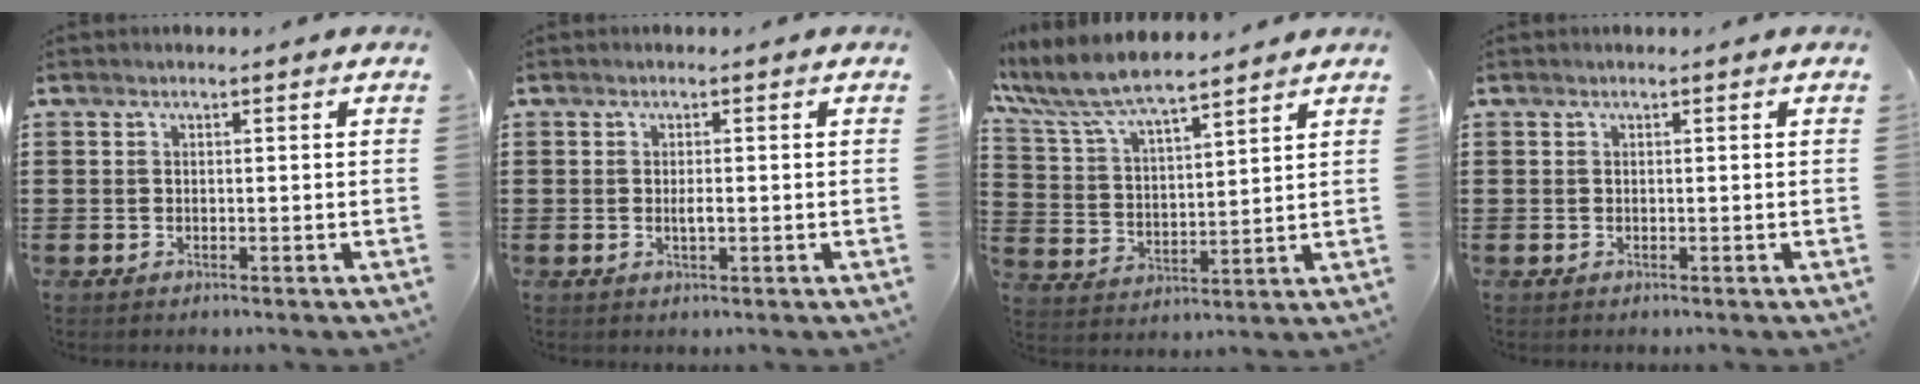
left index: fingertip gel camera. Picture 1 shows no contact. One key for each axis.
{"total": 0.8, "fx": 0.1, "fy": 0.4, "fz": 0.7, "tx": -0.013, "ty": 0.003, "tz": 0.001}
{"total": 7.8, "fx": 7.0, "fy": 1.3, "fz": 3.1, "tx": -0.092, "ty": -0.030, "tz": 0.122}
{"total": 0.0}